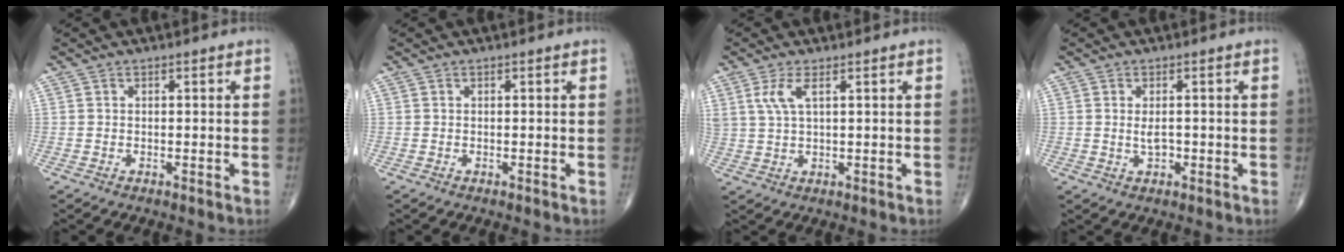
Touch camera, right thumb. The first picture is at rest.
{"total": 0.0}
{"total": 4.1, "force": [1.8, 1.3, 3.5], "torque": [-0.084, -0.003, 0.044]}
{"total": 2.2, "force": [-0.1, 1.2, 1.8], "torque": [-0.029, -0.002, -0.001]}